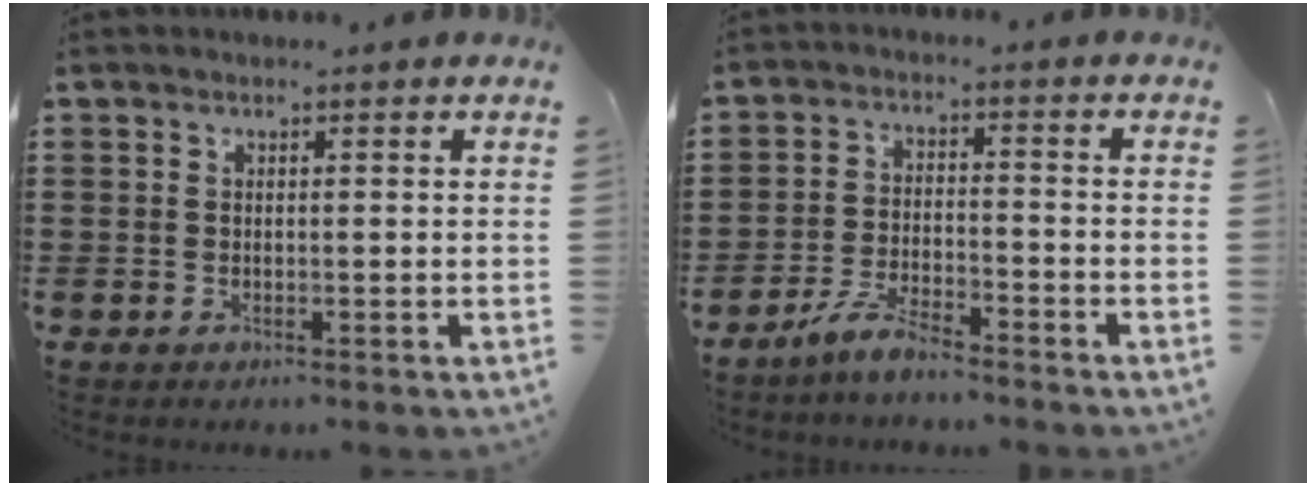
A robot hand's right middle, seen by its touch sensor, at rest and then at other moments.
{"total": 4.9, "force": [-4.3, 0.7, 2.3], "torque": [-0.057, 0.000, -0.086]}